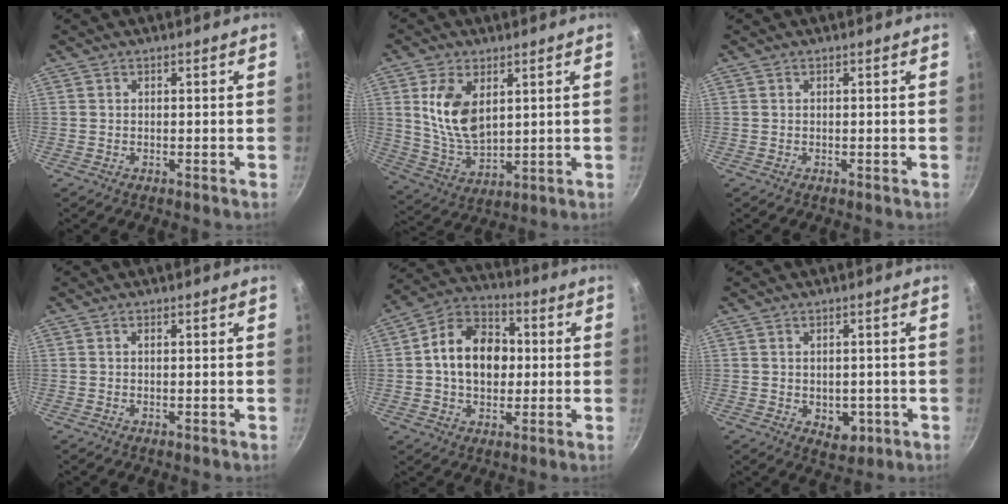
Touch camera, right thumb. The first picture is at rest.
{"total": 11.8, "force": [3.5, 6.9, 8.9], "torque": [-0.161, -0.026, 0.079]}
{"total": 0.0}
{"total": 0.5, "force": [0.1, 0.1, 0.5], "torque": [-0.010, 0.001, 0.001]}
{"total": 14.7, "force": [0.7, 10.8, 9.9], "torque": [-0.127, 0.022, -0.004]}
{"total": 4.8, "force": [-1.1, 3.5, 3.1], "torque": [-0.023, 0.000, -0.008]}